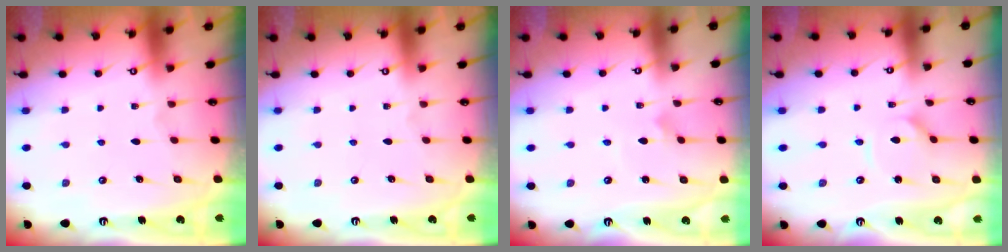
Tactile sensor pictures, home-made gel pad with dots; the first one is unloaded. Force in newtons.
{"total": 0.0}
{"total": 1.5, "press": 1.5, "slide": 0.1}
{"total": 2.4, "press": 2.4, "slide": 0.3}